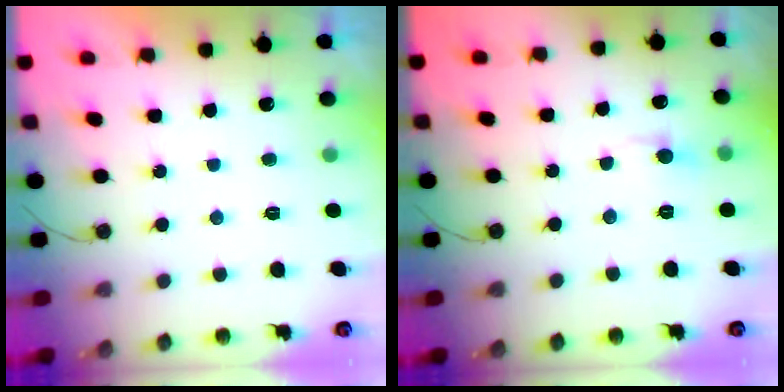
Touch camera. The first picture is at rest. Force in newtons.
{"total": 4.9, "press": 4.9, "slide": 0.6}